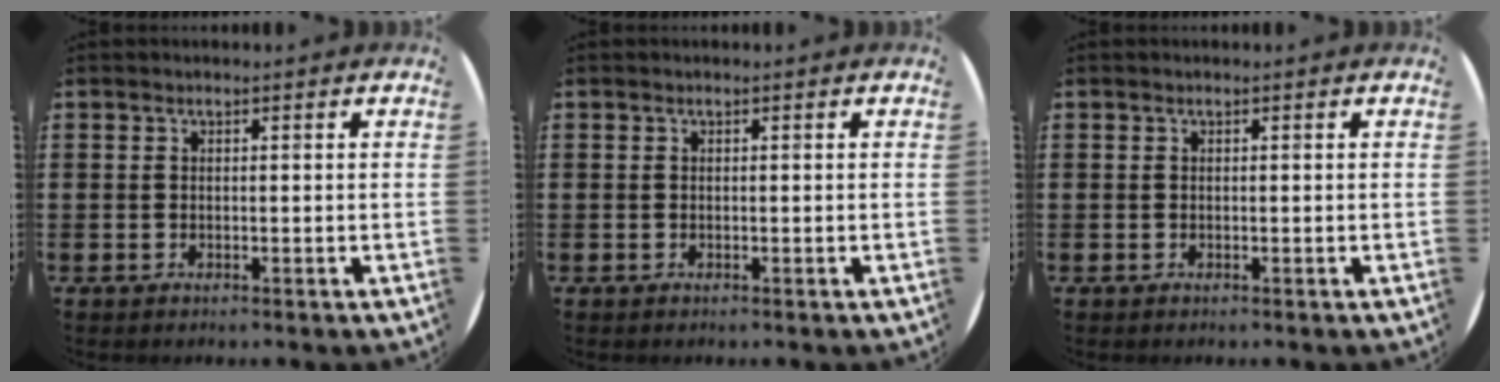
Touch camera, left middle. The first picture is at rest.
{"total": 0.0}
{"total": 0.0}